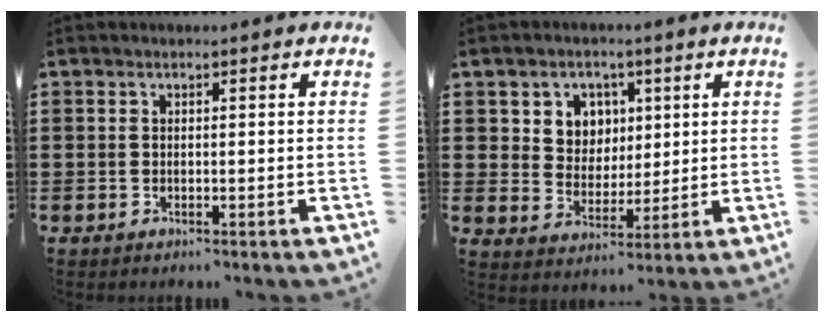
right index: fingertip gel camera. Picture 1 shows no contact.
{"total": 5.4, "force": [2.2, 4.9, 1.0], "torque": [-0.040, 0.008, 0.037]}